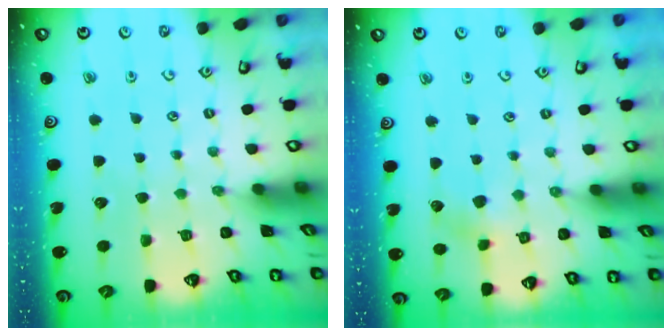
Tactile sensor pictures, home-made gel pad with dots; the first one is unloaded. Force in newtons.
{"total": 4.1, "press": 4.1, "slide": 0.4}